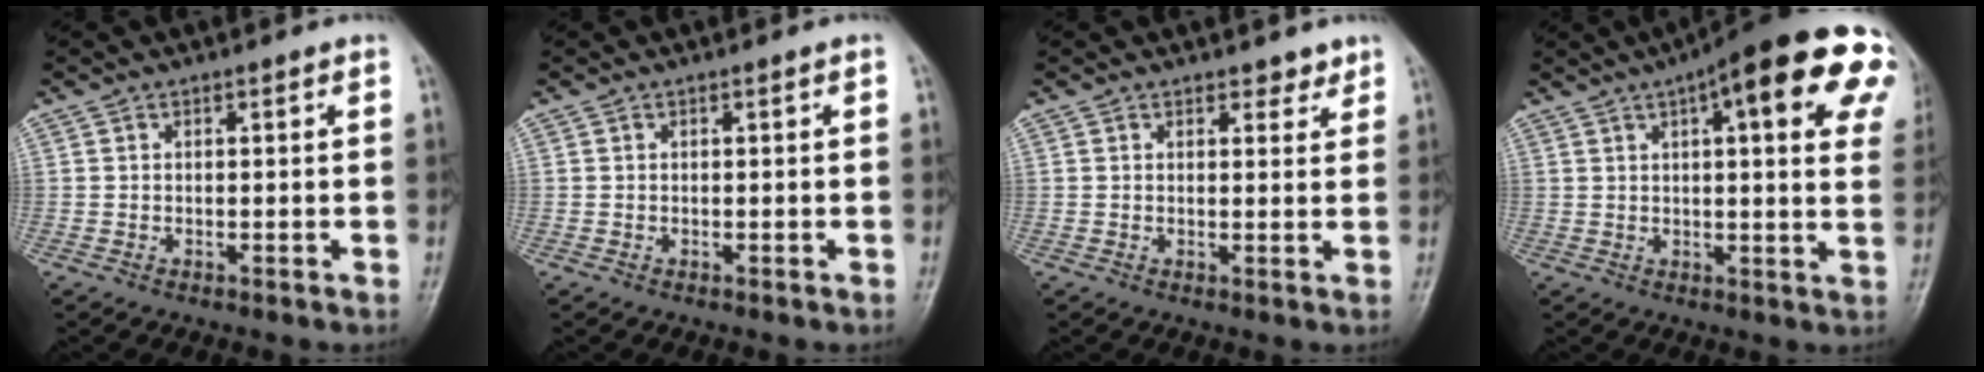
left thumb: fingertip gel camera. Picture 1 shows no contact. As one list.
[{"total": 0.0}, {"total": 2.4, "force": [1.9, 1.2, 0.8], "torque": [0.007, -0.011, 0.023]}, {"total": 23.6, "force": [10.0, 6.7, 20.3], "torque": [-0.231, 0.017, 0.121]}]